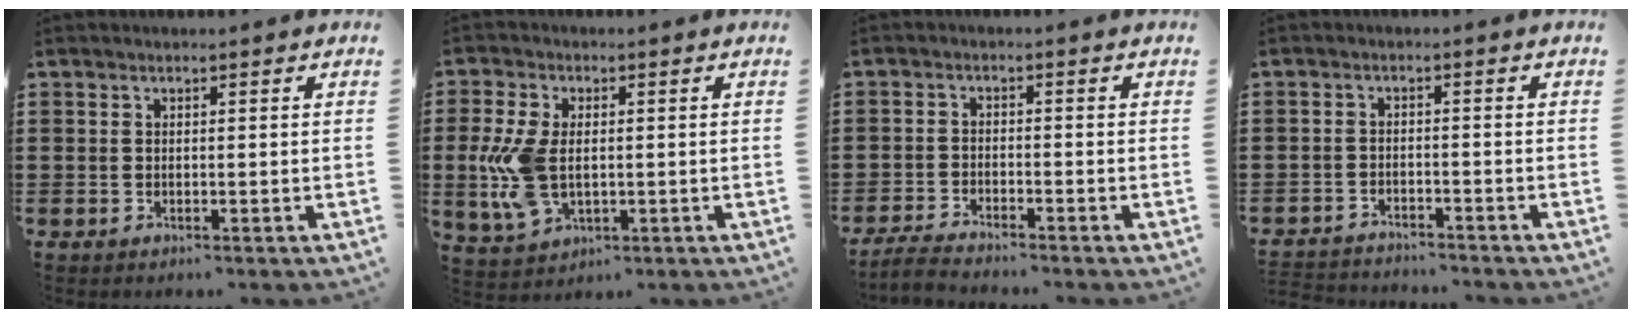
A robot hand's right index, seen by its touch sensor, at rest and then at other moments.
{"total": 8.4, "force": [-0.2, 4.9, 6.8], "torque": [-0.164, 0.000, -0.007]}
{"total": 2.9, "force": [-2.8, 0.0, 0.4], "torque": [-0.016, 0.001, -0.061]}
{"total": 2.4, "force": [-2.4, 0.1, -0.3], "torque": [-0.004, 0.000, -0.053]}